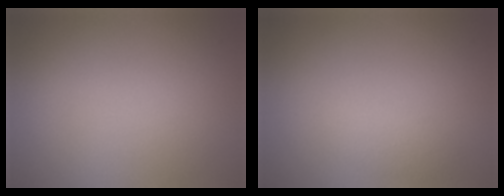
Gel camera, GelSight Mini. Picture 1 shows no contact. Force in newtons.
{"total": 1.8, "press": 1.8, "slide": 0.1}